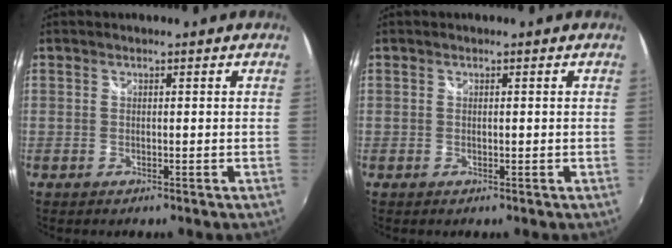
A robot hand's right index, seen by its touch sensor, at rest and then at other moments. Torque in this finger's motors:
{"motor_torque": [-0.79, 0.25, 0.01, -0.01]}